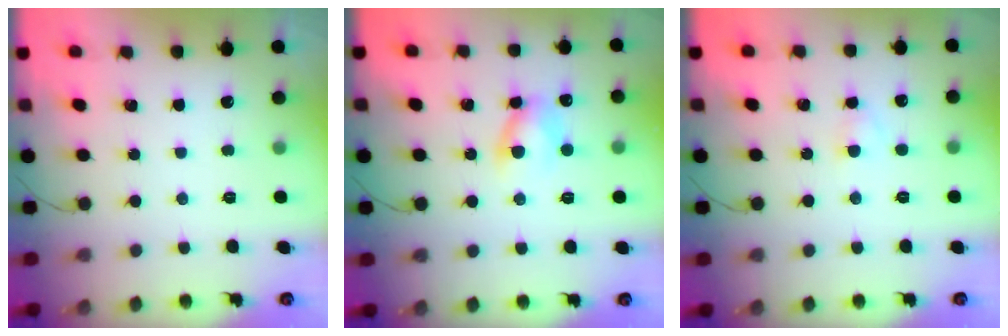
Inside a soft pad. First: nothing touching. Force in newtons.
{"total": 6.8, "press": 6.8, "slide": 0.4}
{"total": 2.5, "press": 2.3, "slide": 1.1}